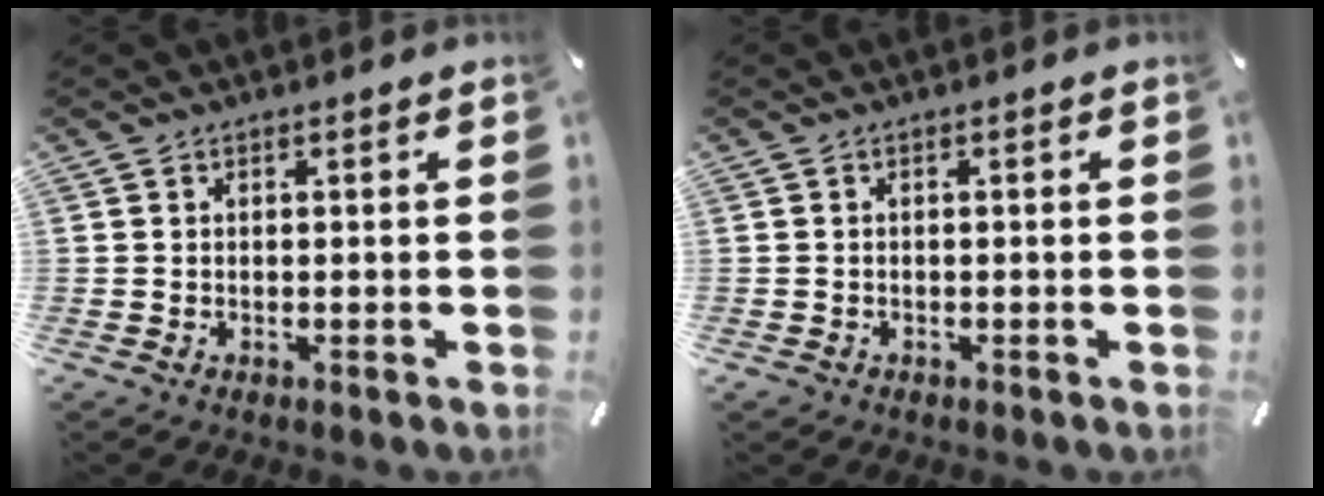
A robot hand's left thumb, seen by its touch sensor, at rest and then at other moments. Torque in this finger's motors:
{"motor_torque": [0.41, 0.56, 0.33, 0.25, 0.00]}